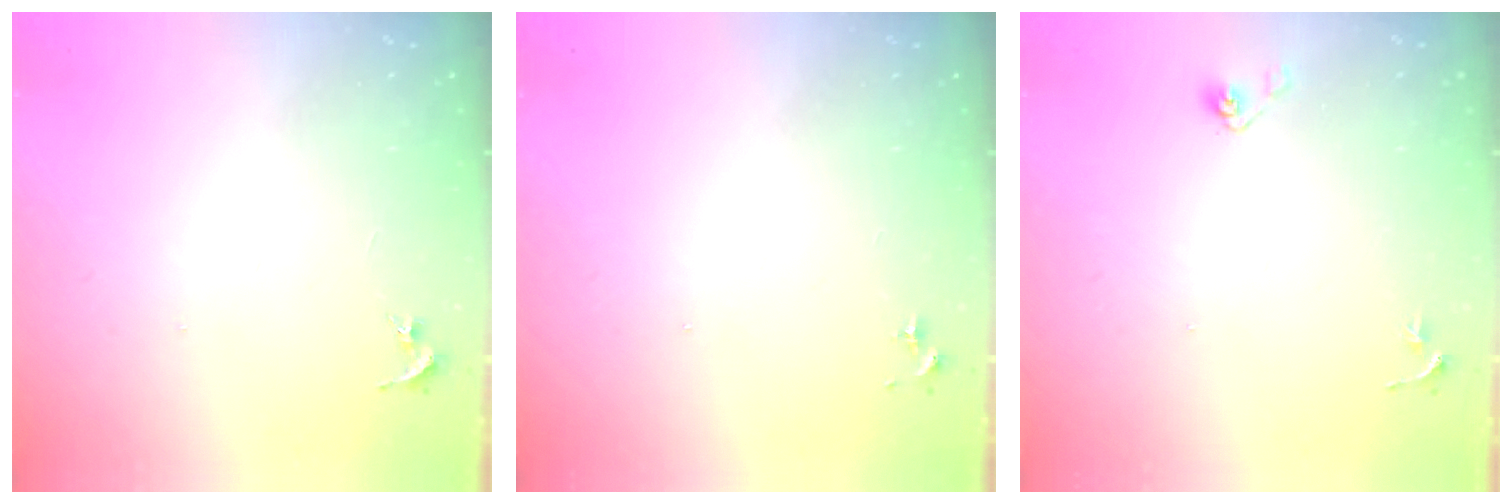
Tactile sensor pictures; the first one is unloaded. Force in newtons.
{"total": 0.0}
{"total": 3.9, "press": 3.3, "slide": 2.0}